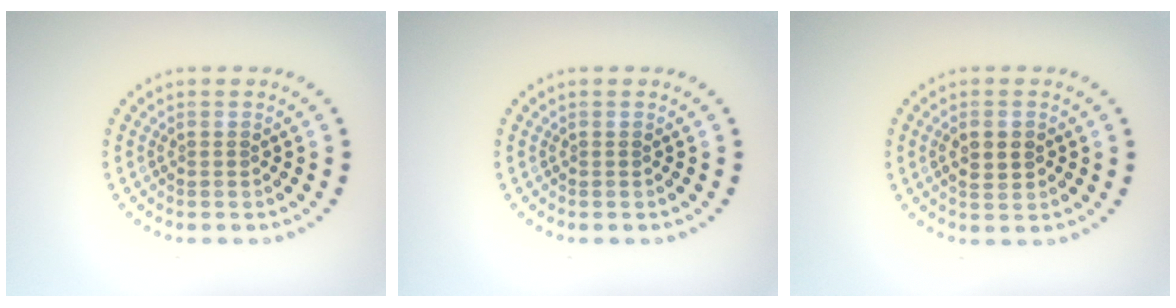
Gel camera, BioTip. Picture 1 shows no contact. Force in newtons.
{"total": 0.0}
{"total": 2.2, "press": 2.1, "slide": 0.1}